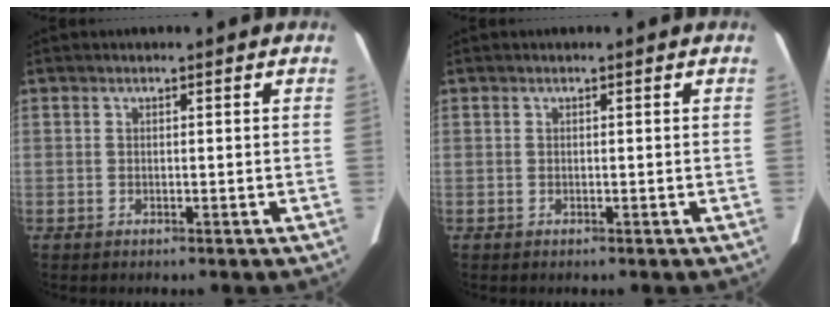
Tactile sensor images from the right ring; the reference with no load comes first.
{"total": 0.0}